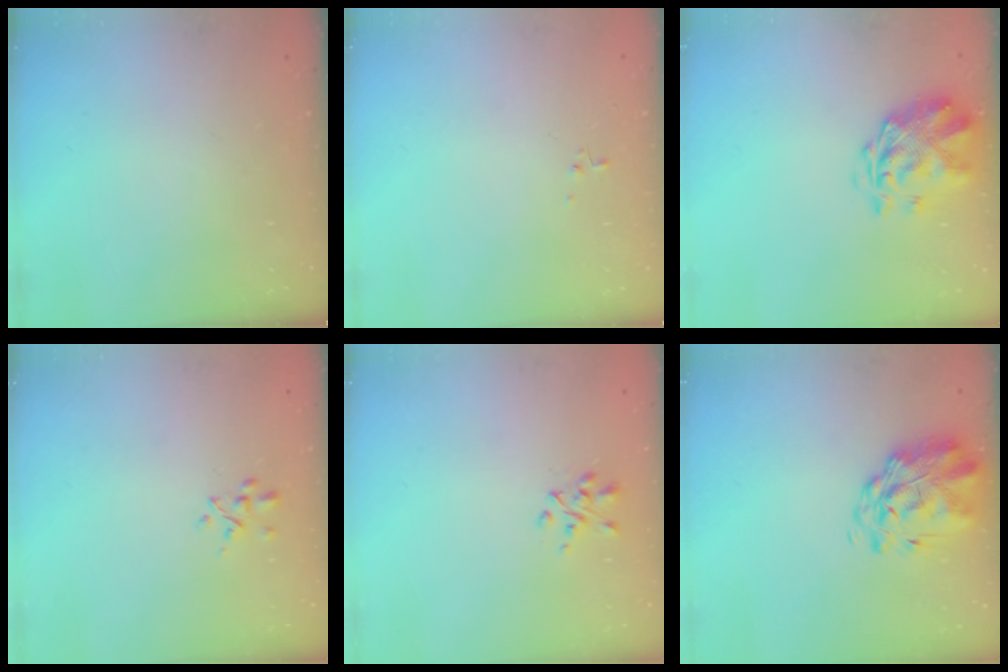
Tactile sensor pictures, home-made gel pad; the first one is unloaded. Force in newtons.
{"total": 0.9, "press": 0.8, "slide": 0.3}
{"total": 3.2, "press": 2.8, "slide": 1.5}
{"total": 2.5, "press": 2.4, "slide": 0.8}
{"total": 2.5, "press": 2.3, "slide": 0.8}
{"total": 3.2, "press": 2.6, "slide": 1.8}